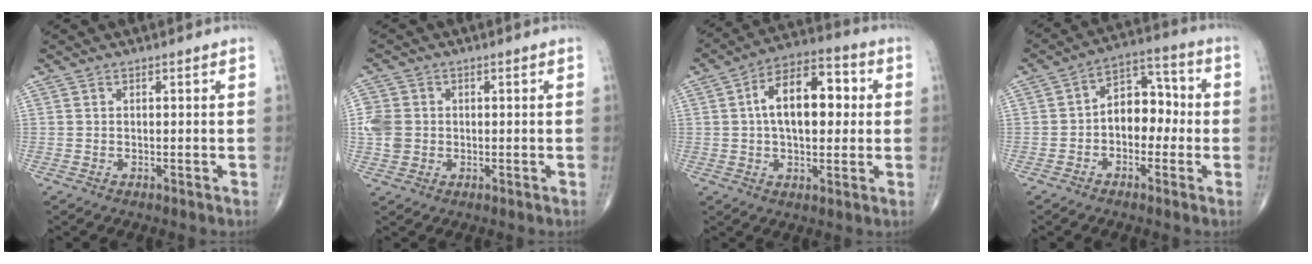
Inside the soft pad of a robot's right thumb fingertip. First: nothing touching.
{"total": 5.6, "force": [-0.2, 4.9, 2.8], "torque": [-0.051, 0.006, -0.005]}
{"total": 14.5, "force": [1.9, 8.0, 12.0], "torque": [-0.167, 0.025, 0.022]}
{"total": 9.3, "force": [-1.0, 6.4, 6.6], "torque": [-0.063, 0.040, -0.032]}